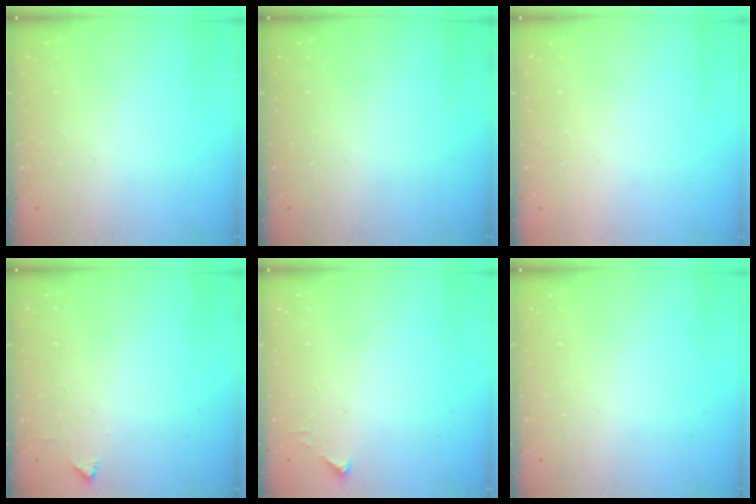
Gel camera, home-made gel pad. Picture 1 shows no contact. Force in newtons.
{"total": 0.0}
{"total": 1.5, "press": 1.5, "slide": 0.1}
{"total": 2.1, "press": 2.1, "slide": 0.3}
{"total": 2.5, "press": 2.5, "slide": 0.3}
{"total": 0.0}